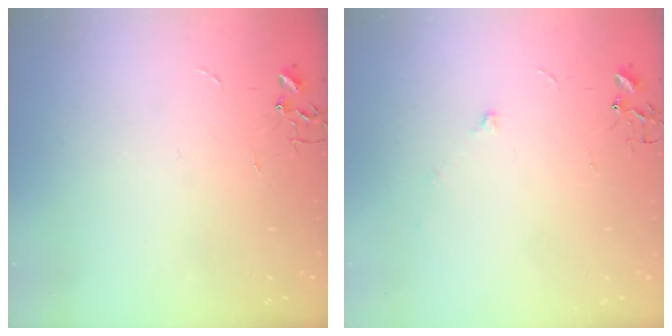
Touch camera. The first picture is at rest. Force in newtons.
{"total": 5.4, "press": 5.1, "slide": 1.8}